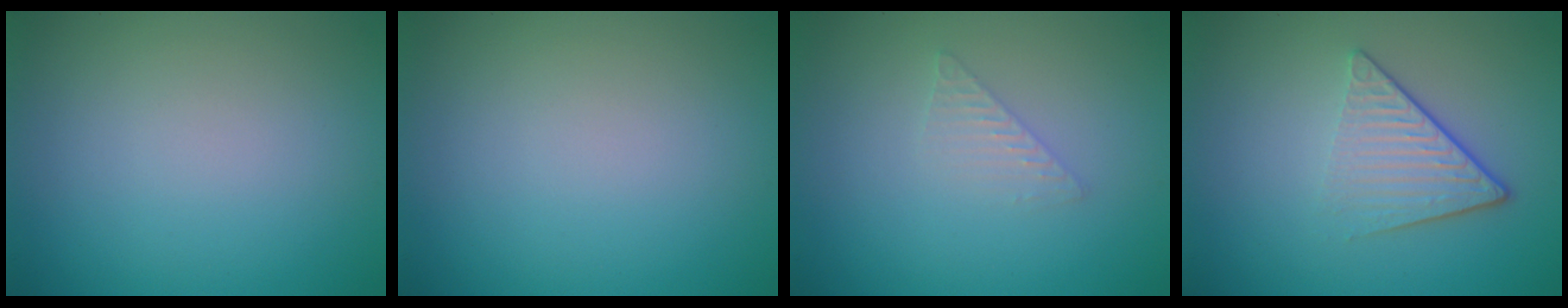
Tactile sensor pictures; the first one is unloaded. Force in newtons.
{"total": 0.0}
{"total": 1.4, "press": 1.4, "slide": 0.1}
{"total": 4.5, "press": 2.8, "slide": 3.5}